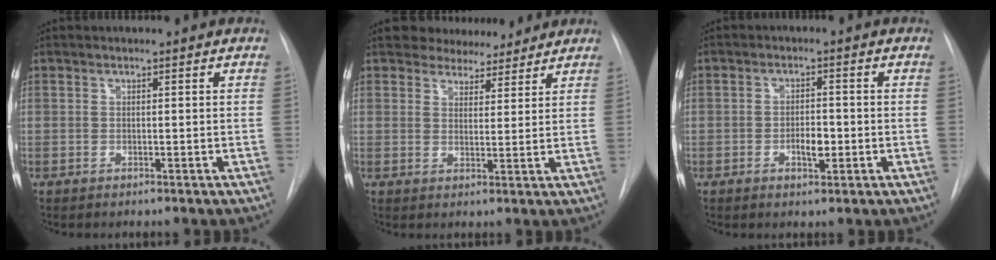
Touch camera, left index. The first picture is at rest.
{"total": 5.9, "force": [5.3, 2.4, 1.0], "torque": [-0.007, -0.005, 0.072]}
{"total": 3.3, "force": [-1.6, 1.3, 2.6], "torque": [-0.042, -0.003, -0.023]}